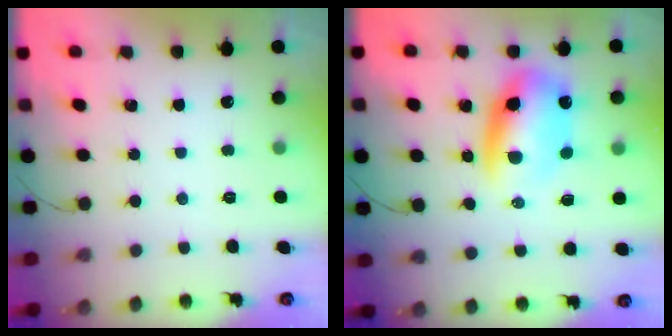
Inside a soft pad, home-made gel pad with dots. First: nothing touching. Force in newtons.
{"total": 11.3, "press": 10.9, "slide": 2.9}